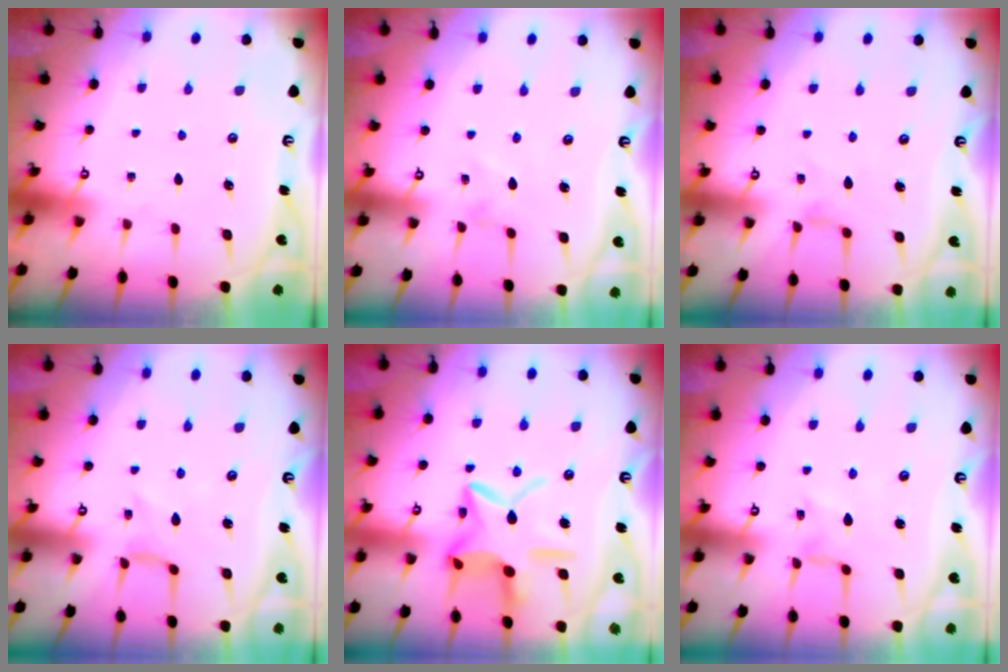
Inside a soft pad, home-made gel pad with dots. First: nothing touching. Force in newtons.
{"total": 0.0}
{"total": 1.3, "press": 1.3, "slide": 0.4}
{"total": 0.0}
{"total": 16.6, "press": 16.6, "slide": 1.2}
{"total": 0.8, "press": 0.7, "slide": 0.2}